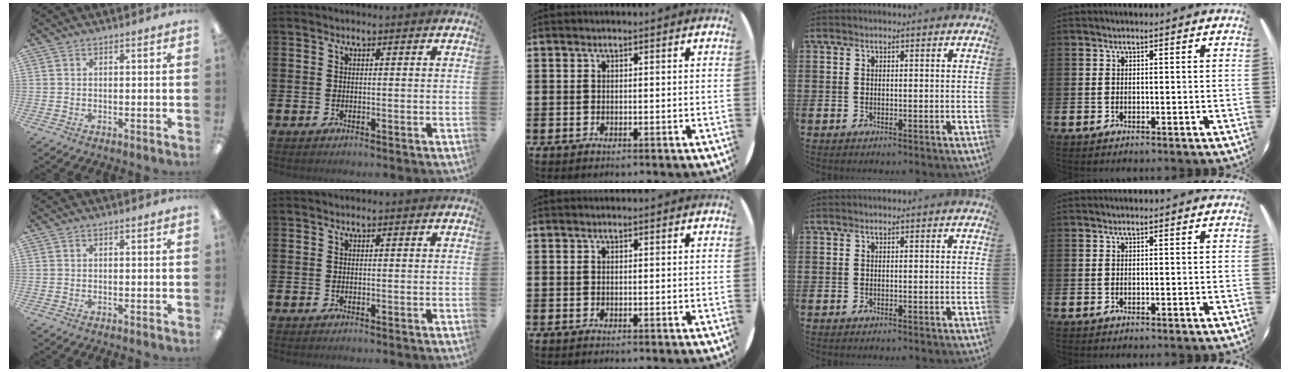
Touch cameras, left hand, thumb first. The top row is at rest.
{}